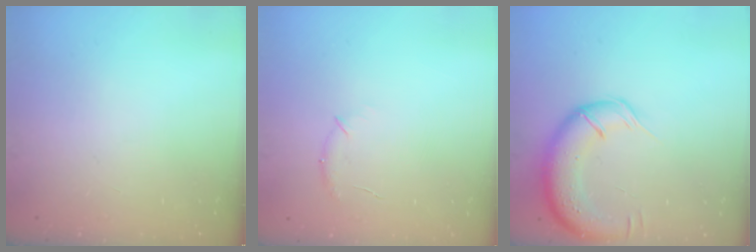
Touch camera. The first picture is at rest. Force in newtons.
{"total": 6.9, "press": 6.7, "slide": 1.8}
{"total": 14.0, "press": 13.7, "slide": 2.9}